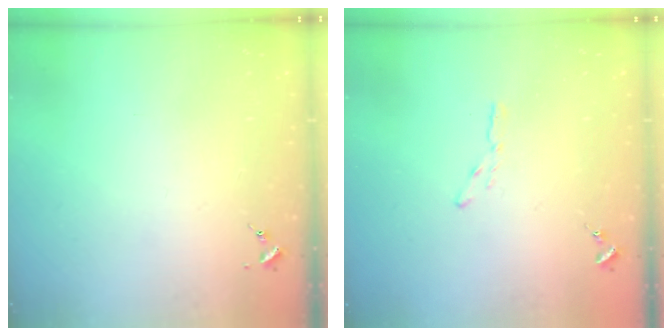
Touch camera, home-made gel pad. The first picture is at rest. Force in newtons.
{"total": 3.3, "press": 3.3, "slide": 0.2}